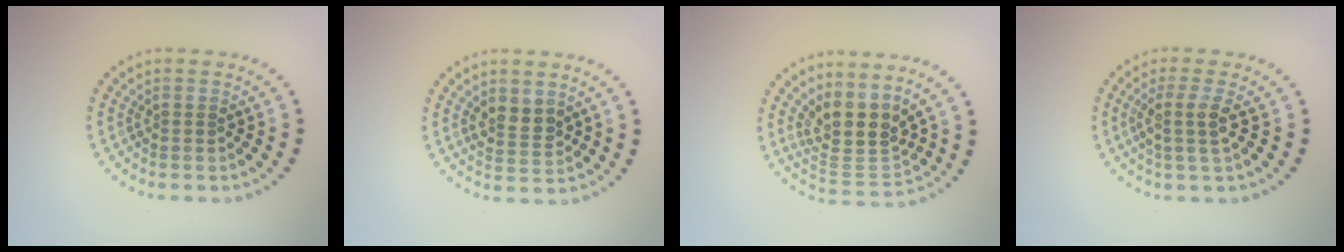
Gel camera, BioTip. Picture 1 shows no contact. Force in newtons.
{"total": 2.4, "press": 2.3, "slide": 0.9}
{"total": 4.3, "press": 3.4, "slide": 2.7}
{"total": 2.2, "press": 1.9, "slide": 1.2}